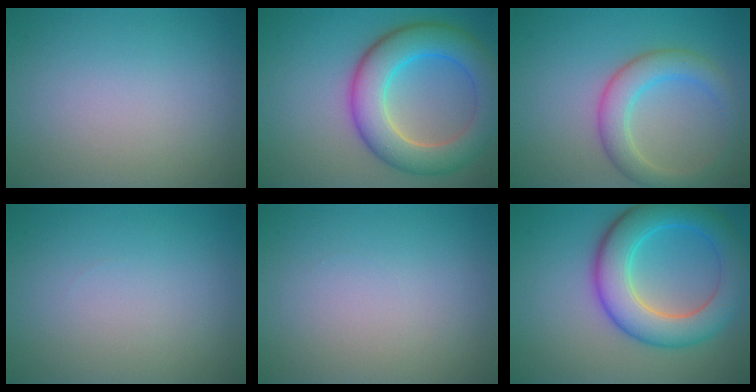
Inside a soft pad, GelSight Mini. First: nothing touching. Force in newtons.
{"total": 8.2, "press": 8.1, "slide": 0.3}
{"total": 4.2, "press": 4.2, "slide": 0.1}
{"total": 0.0}
{"total": 0.0}
{"total": 7.9, "press": 7.9, "slide": 0.3}